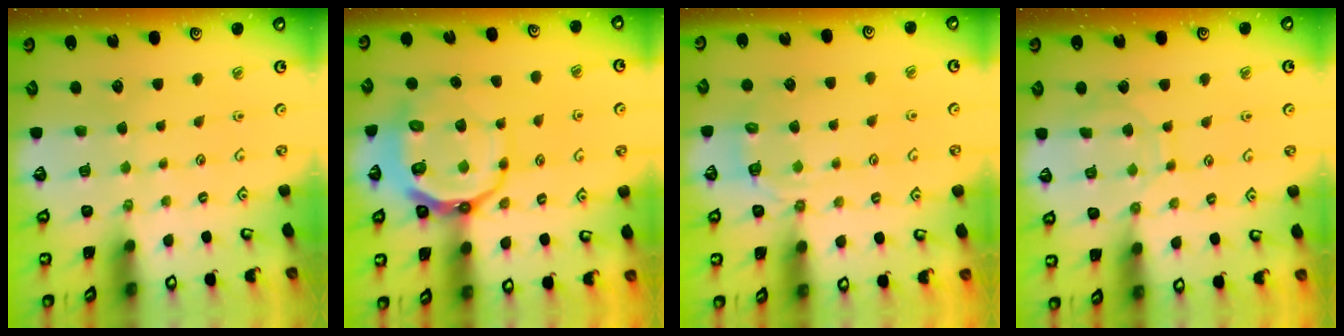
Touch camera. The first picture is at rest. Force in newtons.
{"total": 14.6, "press": 14.2, "slide": 3.3}
{"total": 6.0, "press": 5.8, "slide": 1.7}
{"total": 9.2, "press": 9.2, "slide": 0.7}